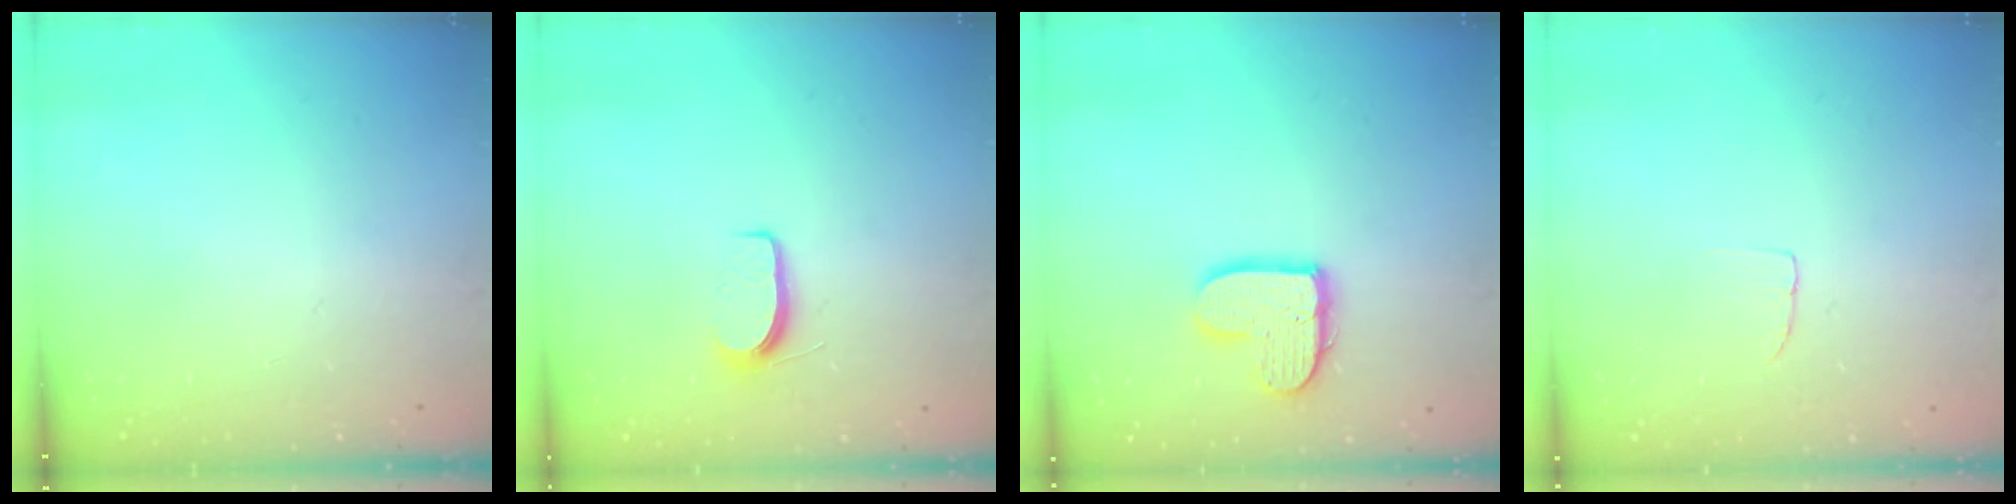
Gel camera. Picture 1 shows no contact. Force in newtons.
{"total": 6.1, "press": 6.0, "slide": 0.7}
{"total": 10.8, "press": 10.7, "slide": 0.9}
{"total": 2.7, "press": 2.7, "slide": 0.2}